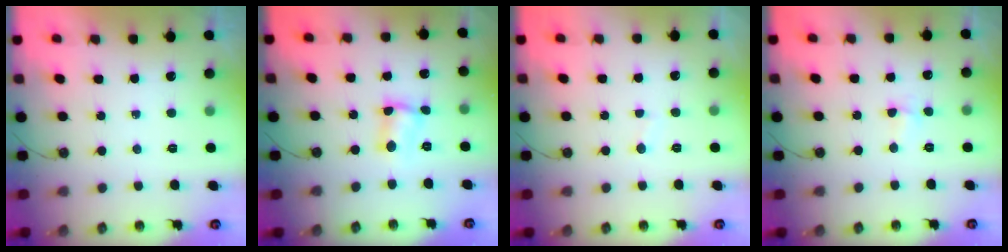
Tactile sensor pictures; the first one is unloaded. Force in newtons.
{"total": 4.1, "press": 3.8, "slide": 1.6}
{"total": 1.8, "press": 1.8, "slide": 0.2}
{"total": 2.1, "press": 2.1, "slide": 0.5}